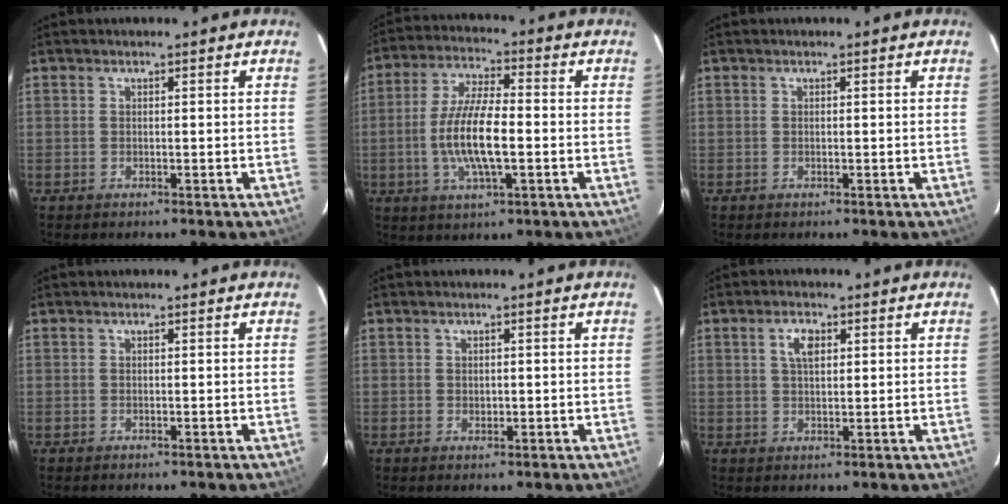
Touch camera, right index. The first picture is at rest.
{"total": 11.4, "force": [-2.1, 3.4, 10.7], "torque": [-0.213, -0.001, -0.039]}
{"total": 0.0}
{"total": 0.0}
{"total": 1.1, "force": [0.1, 1.1, 0.4], "torque": [-0.003, 0.000, 0.004]}
{"total": 3.8, "force": [1.5, 1.9, 3.0], "torque": [-0.055, 0.008, 0.028]}